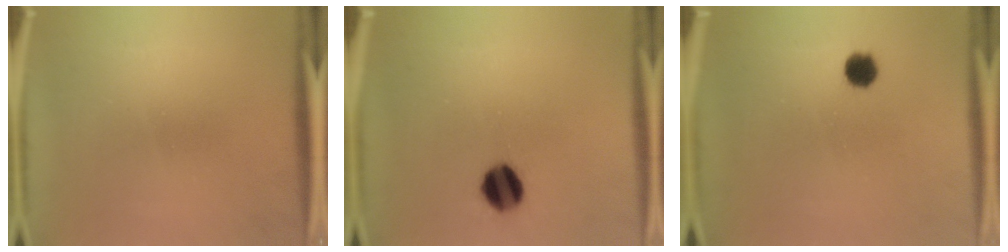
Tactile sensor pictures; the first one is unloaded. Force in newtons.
{"total": 8.3}
{"total": 4.1}